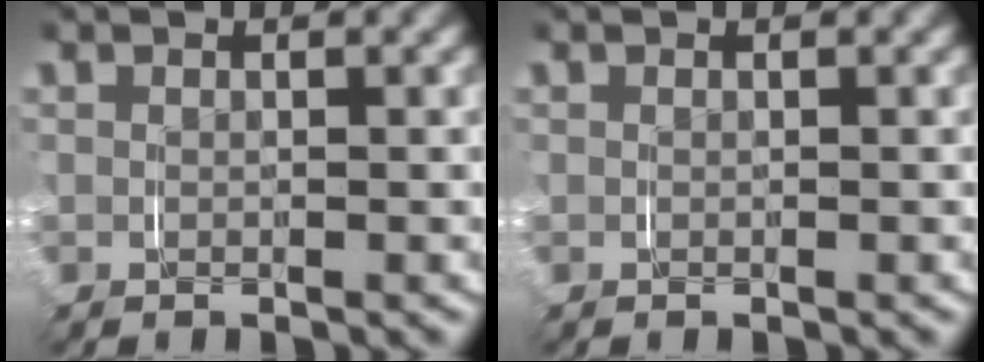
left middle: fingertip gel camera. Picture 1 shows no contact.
{"total": 0.0}